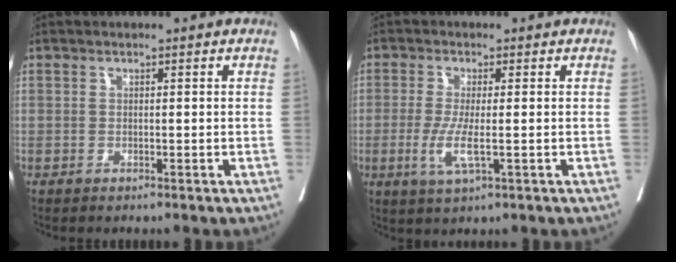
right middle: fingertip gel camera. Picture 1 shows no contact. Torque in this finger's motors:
{"motor_torque": [0.96, -0.32, 0.20, 0.08]}